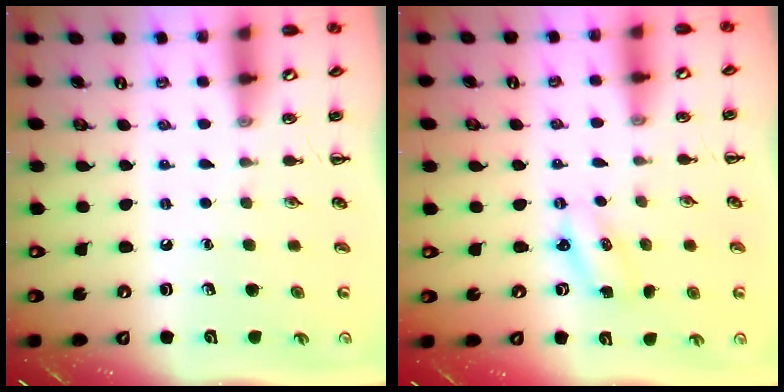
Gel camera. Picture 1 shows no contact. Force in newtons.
{"total": 2.1, "press": 2.1, "slide": 0.6}